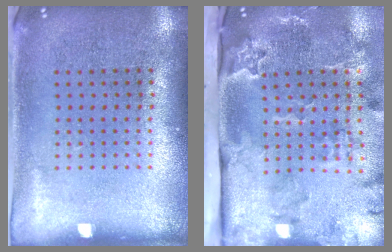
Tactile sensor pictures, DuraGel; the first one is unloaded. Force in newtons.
{"total": 3.6, "press": 2.4, "slide": 2.6}